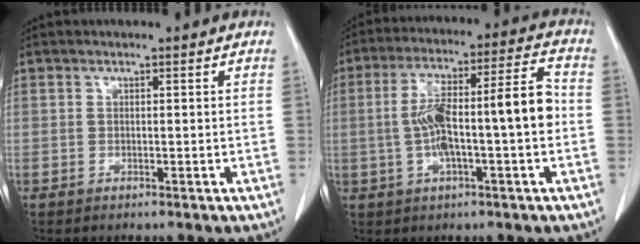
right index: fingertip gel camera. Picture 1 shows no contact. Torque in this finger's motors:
{"motor_torque": [0.61, 0.10, 0.37, 0.17]}